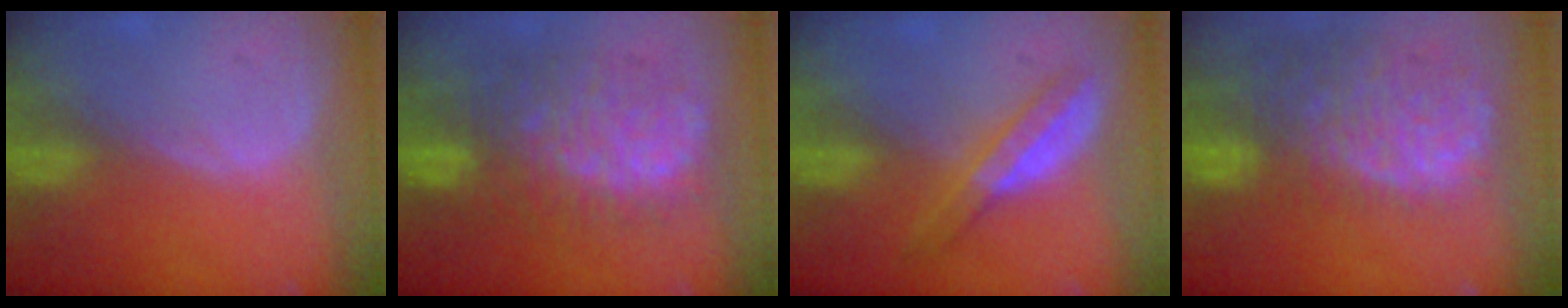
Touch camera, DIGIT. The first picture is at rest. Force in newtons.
{"total": 11.0, "press": 10.9, "slide": 1.3}
{"total": 5.7, "press": 5.0, "slide": 2.7}
{"total": 13.5, "press": 11.1, "slide": 7.8}